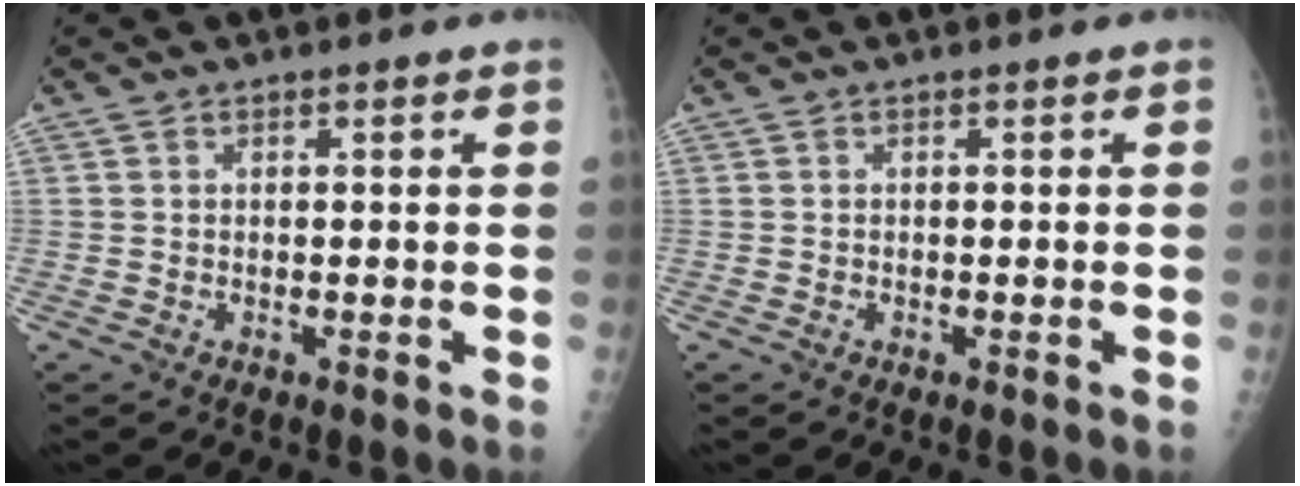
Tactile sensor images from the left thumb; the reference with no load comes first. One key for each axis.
{"total": 0.0}